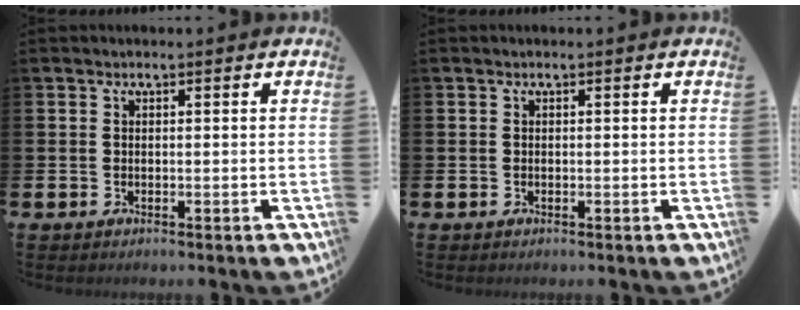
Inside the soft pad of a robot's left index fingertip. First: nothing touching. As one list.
[{"total": 0.0}]